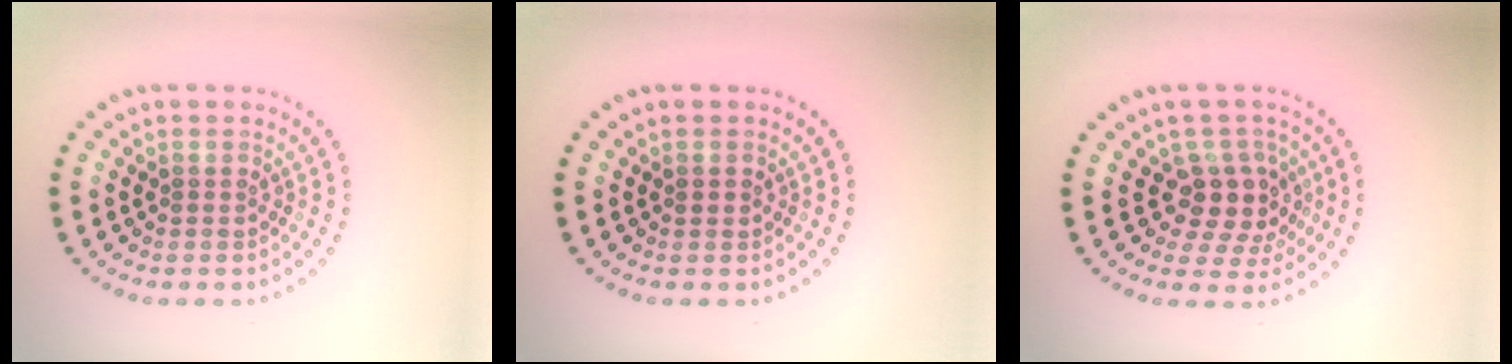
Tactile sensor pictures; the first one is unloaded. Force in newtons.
{"total": 0.8, "press": 0.8, "slide": 0.1}
{"total": 3.8, "press": 2.9, "slide": 2.5}